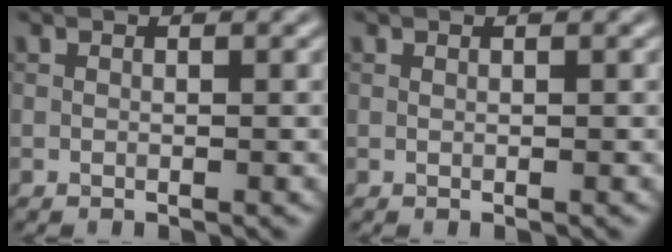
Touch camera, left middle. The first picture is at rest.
{"total": 0.0}